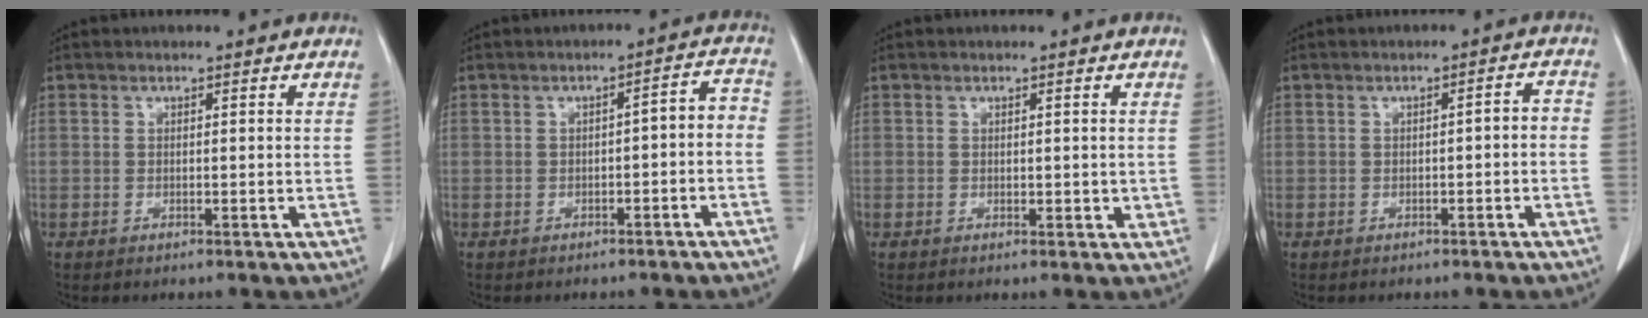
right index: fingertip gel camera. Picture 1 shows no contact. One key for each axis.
{"total": 4.5, "fx": -1.9, "fy": 1.6, "fz": 3.7, "tx": -0.044, "ty": 0.027, "tz": -0.021}
{"total": 1.4, "fx": 0.1, "fy": 0.8, "fz": 1.2, "tx": -0.015, "ty": -0.004, "tz": 0.005}
{"total": 2.2, "fx": -0.8, "fy": 0.7, "fz": 1.9, "tx": -0.026, "ty": 0.011, "tz": -0.008}